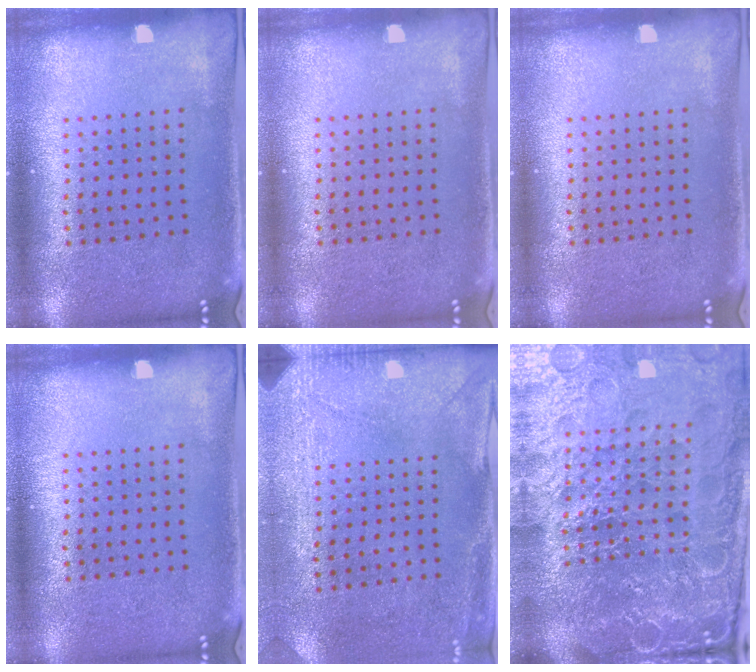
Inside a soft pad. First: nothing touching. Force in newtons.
{"total": 0.0}
{"total": 0.0}
{"total": 0.0}
{"total": 2.9, "press": 2.3, "slide": 1.8}
{"total": 6.5, "press": 5.7, "slide": 3.0}